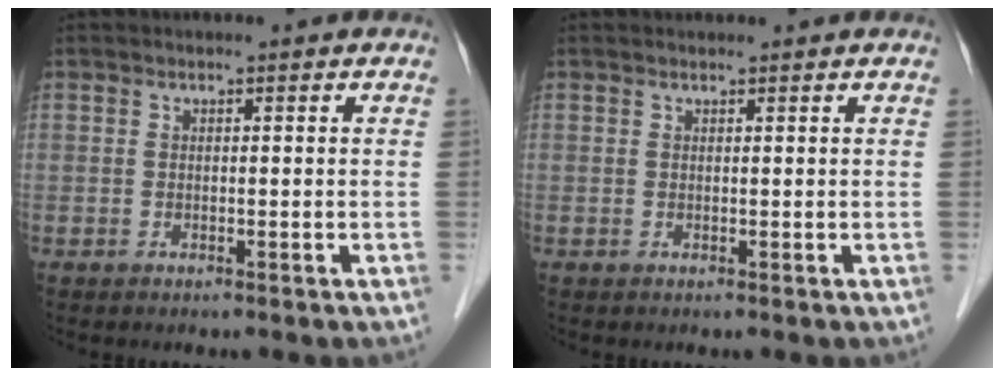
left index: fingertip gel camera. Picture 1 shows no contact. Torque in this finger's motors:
{"motor_torque": [0.19, -0.13, 0.03, 0.01]}